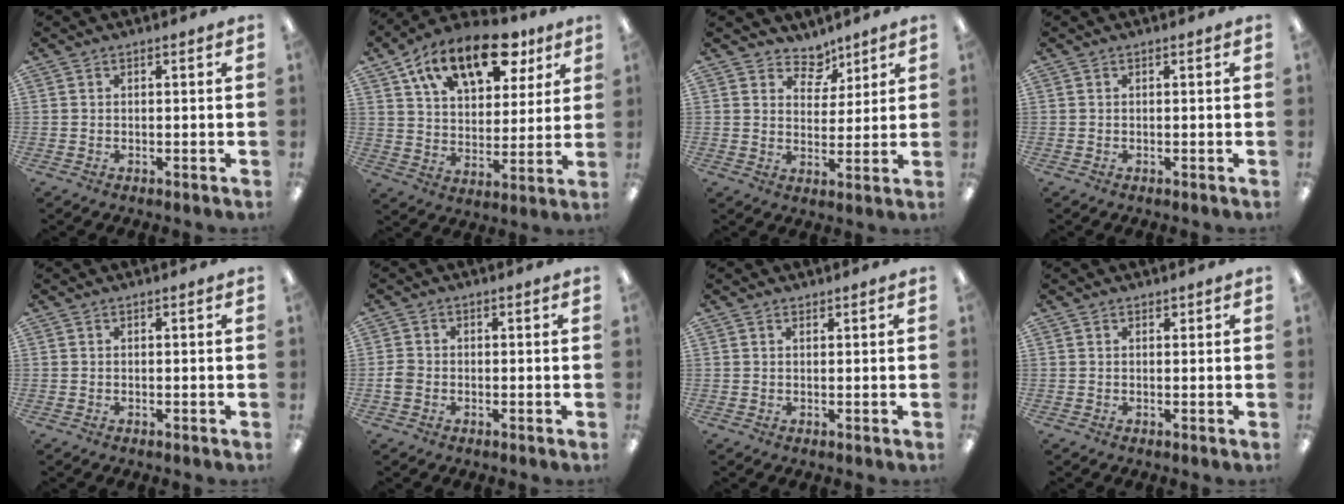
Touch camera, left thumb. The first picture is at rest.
{"total": 19.3, "force": [11.7, 9.7, 11.9], "torque": [-0.191, -0.047, 0.200]}
{"total": 6.4, "force": [5.0, 3.9, 1.1], "torque": [-0.012, -0.036, 0.089]}
{"total": 0.0}
{"total": 0.0}
{"total": 2.3, "force": [-0.7, 1.9, 1.1], "torque": [-0.018, 0.004, -0.012]}
{"total": 0.8, "force": [0.7, 0.2, 0.1], "torque": [-0.002, 0.000, 0.014]}
{"total": 1.0, "force": [0.8, 0.5, 0.1], "torque": [0.007, -0.003, 0.014]}